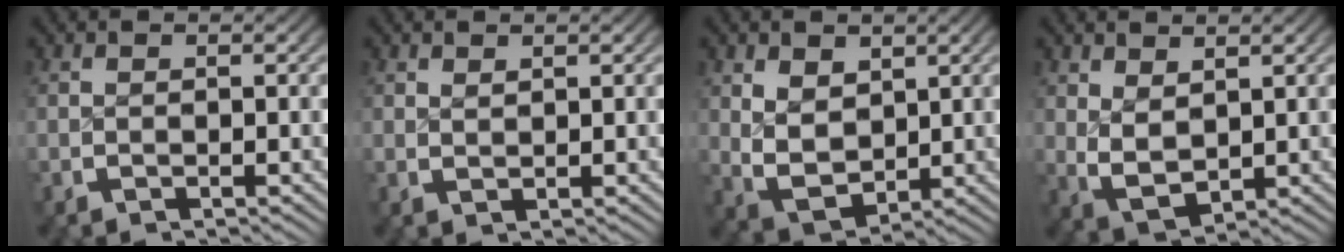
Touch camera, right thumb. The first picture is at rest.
{"total": 0.9, "force": [0.9, 0.1, 0.2], "torque": [0.000, -0.004, 0.023]}
{"total": 6.3, "force": [0.2, 4.8, 4.0], "torque": [-0.102, -0.040, 0.024]}
{"total": 4.8, "force": [0.6, 3.5, 3.2], "torque": [-0.079, -0.024, 0.030]}